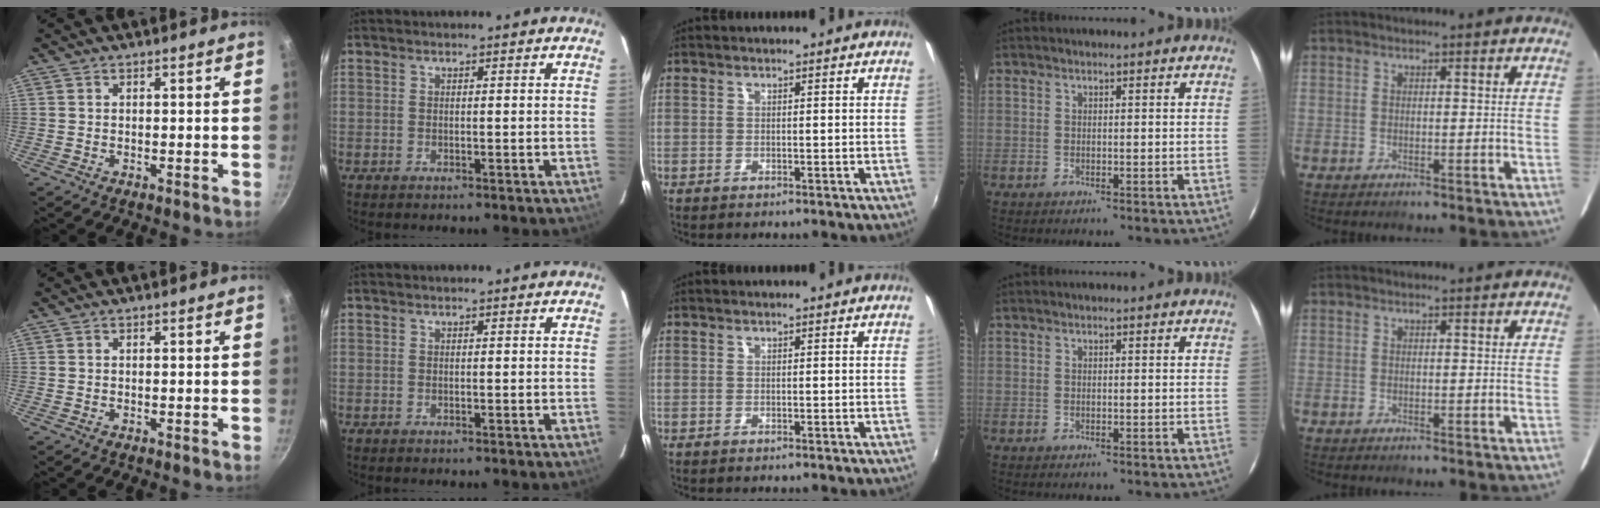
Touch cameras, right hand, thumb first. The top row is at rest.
{}